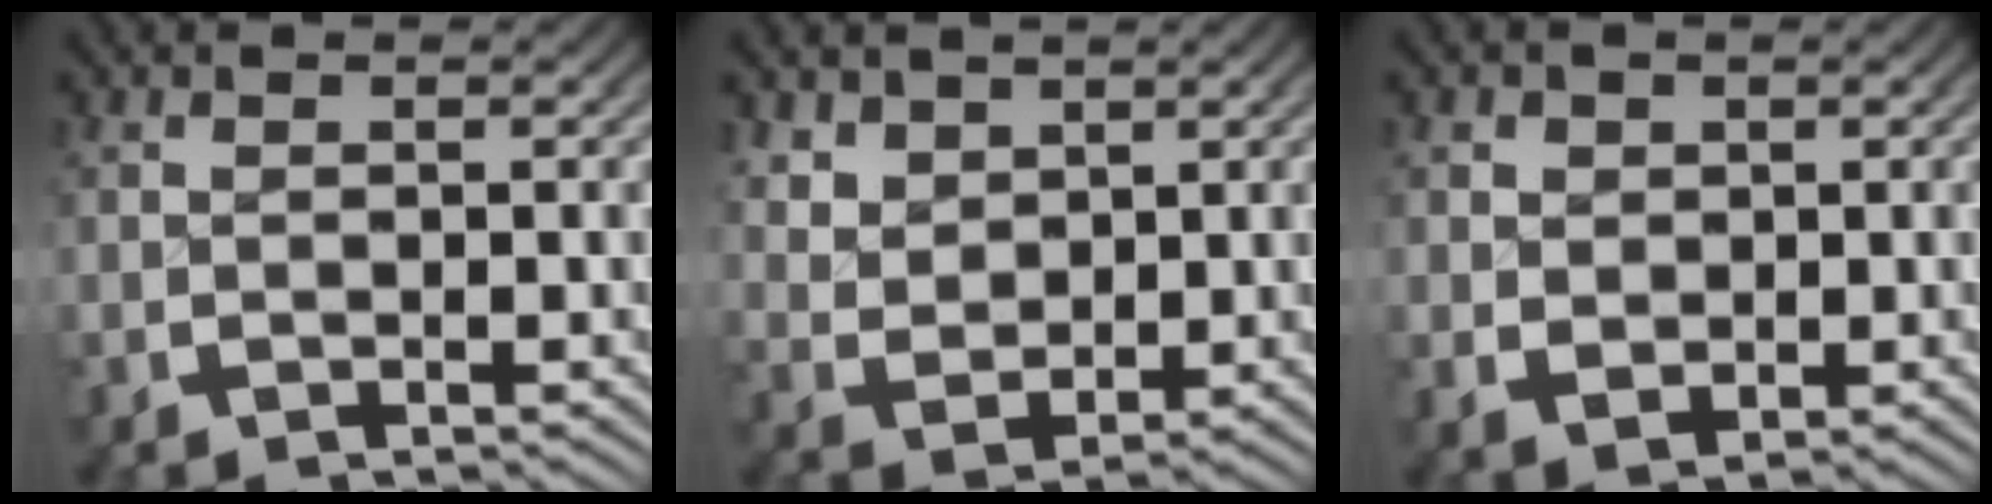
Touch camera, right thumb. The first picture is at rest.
{"total": 4.2, "force": [1.3, 3.3, 2.2], "torque": [-0.055, -0.027, 0.037]}
{"total": 2.8, "force": [0.1, 2.5, 1.3], "torque": [-0.027, -0.019, 0.012]}